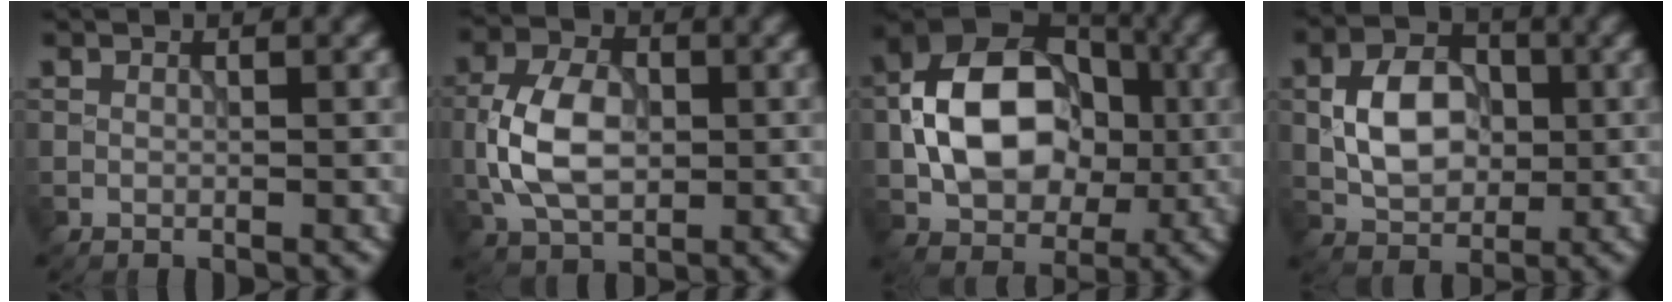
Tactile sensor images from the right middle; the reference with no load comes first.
{"total": 6.4, "force": [-0.5, 4.2, 4.7], "torque": [-0.101, 0.004, -0.014]}
{"total": 11.5, "force": [-0.1, 8.3, 8.0], "torque": [-0.140, 0.013, -0.007]}
{"total": 5.9, "force": [0.1, 4.2, 4.2], "torque": [-0.073, 0.006, 0.001]}